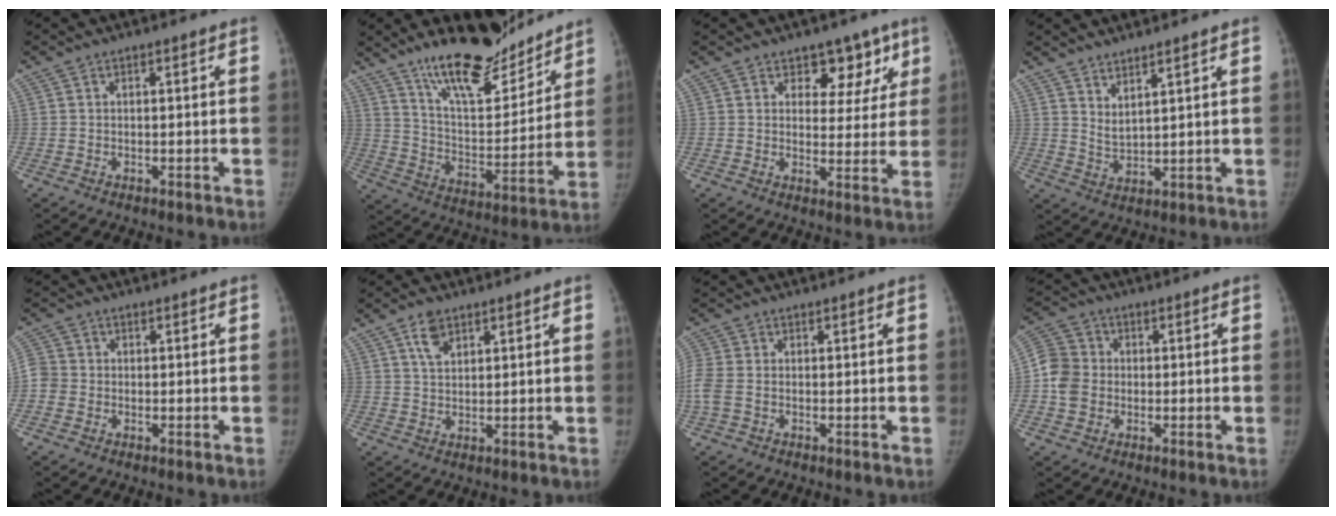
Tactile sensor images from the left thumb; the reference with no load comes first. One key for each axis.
{"total": 18.6, "fx": 14.8, "fy": 6.1, "fz": 9.5, "tx": -0.108, "ty": -0.102, "tz": 0.250}
{"total": 7.7, "fx": 4.8, "fy": 5.1, "fz": 3.1, "tx": 0.011, "ty": -0.021, "tz": 0.064}
{"total": 4.1, "fx": 3.1, "fy": 0.8, "fz": 2.5, "tx": -0.046, "ty": -0.035, "tz": 0.064}
{"total": 4.1, "fx": -0.8, "fy": 3.7, "fz": 1.5, "tx": -0.025, "ty": 0.009, "tz": -0.023}
{"total": 4.2, "fx": 2.4, "fy": 2.5, "fz": 2.4, "tx": -0.030, "ty": -0.009, "tz": 0.046}
{"total": 4.9, "fx": -0.6, "fy": 3.1, "fz": 3.7, "tx": -0.113, "ty": 0.003, "tz": -0.016}
{"total": 7.4, "fx": -0.8, "fy": 6.6, "fz": 3.3, "tx": -0.055, "ty": 0.019, "tz": -0.025}